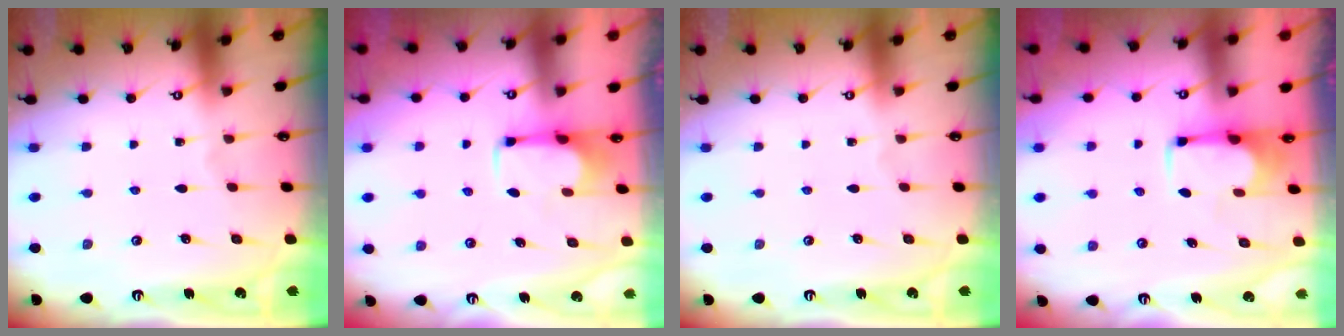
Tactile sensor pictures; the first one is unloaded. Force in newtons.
{"total": 2.8, "press": 2.7, "slide": 0.9}
{"total": 0.0}
{"total": 1.7, "press": 1.5, "slide": 0.9}